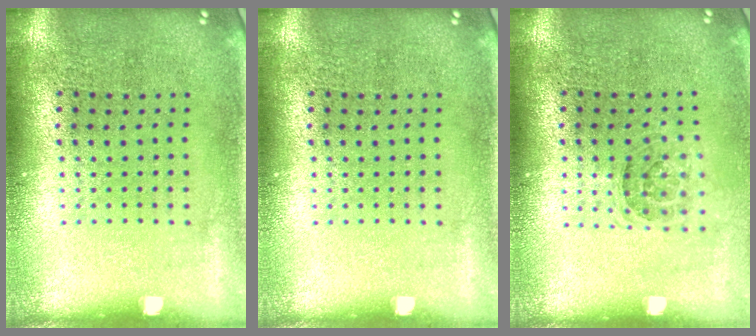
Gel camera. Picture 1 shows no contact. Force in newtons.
{"total": 0.0}
{"total": 1.3, "press": 1.0, "slide": 0.7}